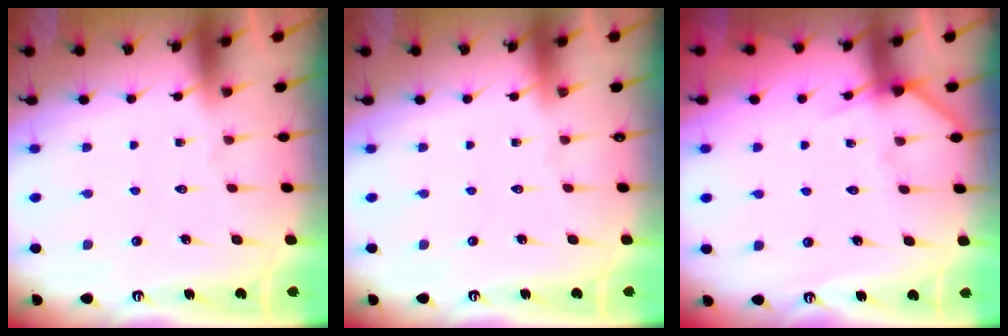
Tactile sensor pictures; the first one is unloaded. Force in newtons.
{"total": 0.0}
{"total": 5.4, "press": 5.4, "slide": 0.5}